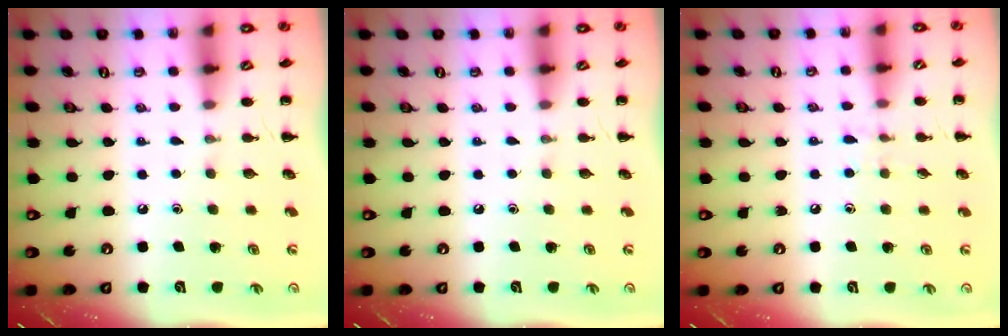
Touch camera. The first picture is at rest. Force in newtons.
{"total": 0.0}
{"total": 5.8, "press": 5.5, "slide": 1.9}